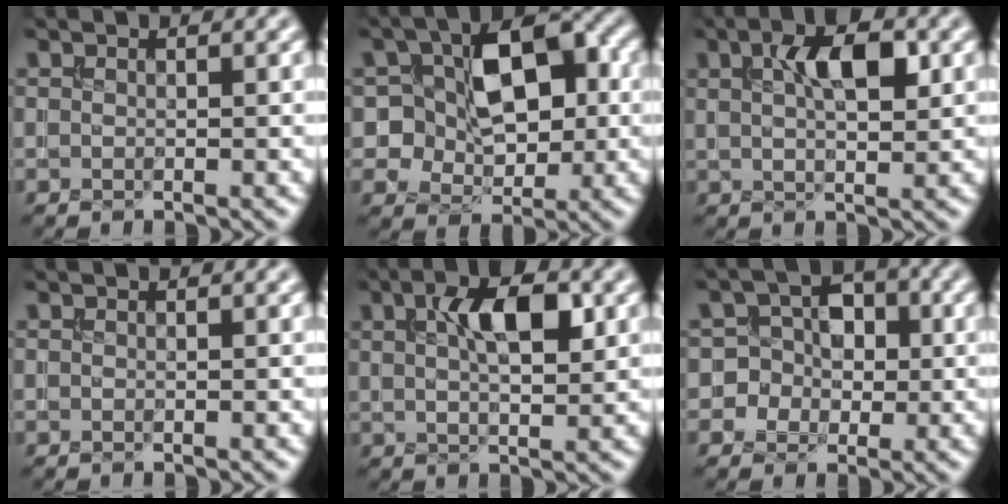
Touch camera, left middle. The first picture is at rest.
{"total": 8.5, "force": [0.7, 5.7, 6.2], "torque": [-0.082, 0.012, 0.003]}
{"total": 5.5, "force": [2.0, 2.2, 4.6], "torque": [-0.077, 0.007, 0.032]}
{"total": 0.0}
{"total": 6.2, "force": [2.2, 2.5, 5.2], "torque": [-0.087, 0.007, 0.033]}
{"total": 5.0, "force": [-0.5, 4.7, 1.6], "torque": [-0.006, 0.031, -0.027]}